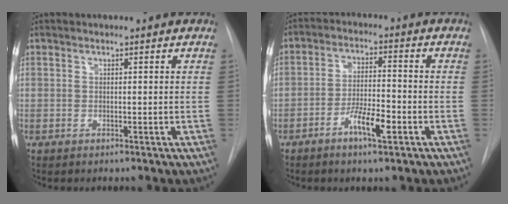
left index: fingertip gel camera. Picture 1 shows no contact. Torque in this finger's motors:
{"motor_torque": [0.18, 0.24, 0.16, 0.09]}